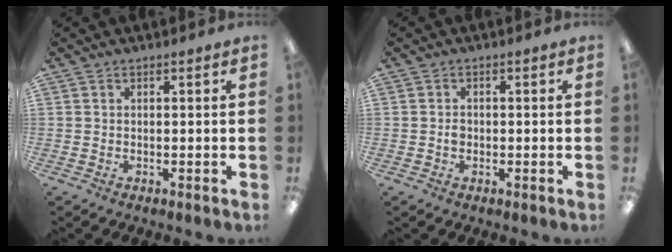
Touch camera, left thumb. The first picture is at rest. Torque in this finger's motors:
{"motor_torque": [-0.15, 0.19, 0.00, 0.01, -0.01]}